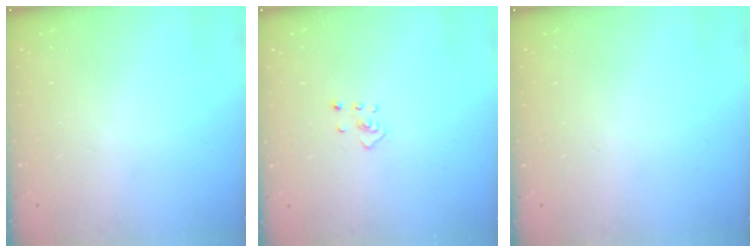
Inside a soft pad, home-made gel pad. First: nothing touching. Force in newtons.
{"total": 2.4, "press": 2.3, "slide": 0.4}
{"total": 0.0}